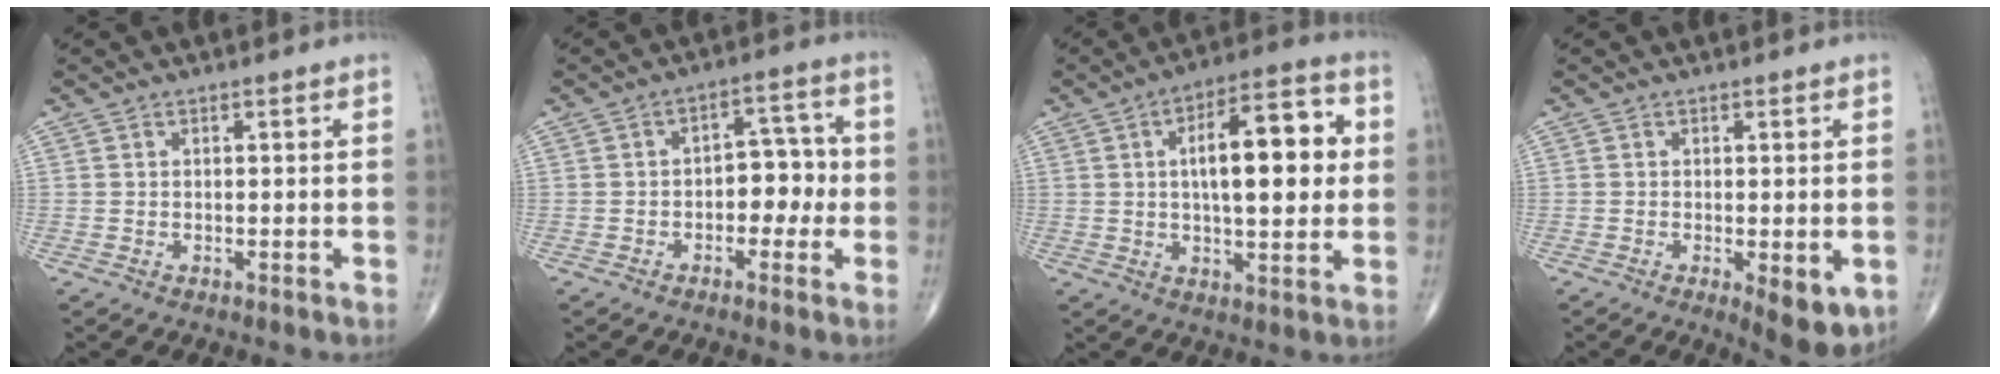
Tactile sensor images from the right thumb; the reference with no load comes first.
{"total": 6.8, "force": [-1.2, 4.5, 5.0], "torque": [-0.035, 0.029, -0.027]}
{"total": 16.6, "force": [2.5, 6.5, 15.0], "torque": [-0.198, 0.015, 0.033]}
{"total": 4.7, "force": [-1.1, 1.6, 4.2], "torque": [-0.060, -0.014, -0.014]}